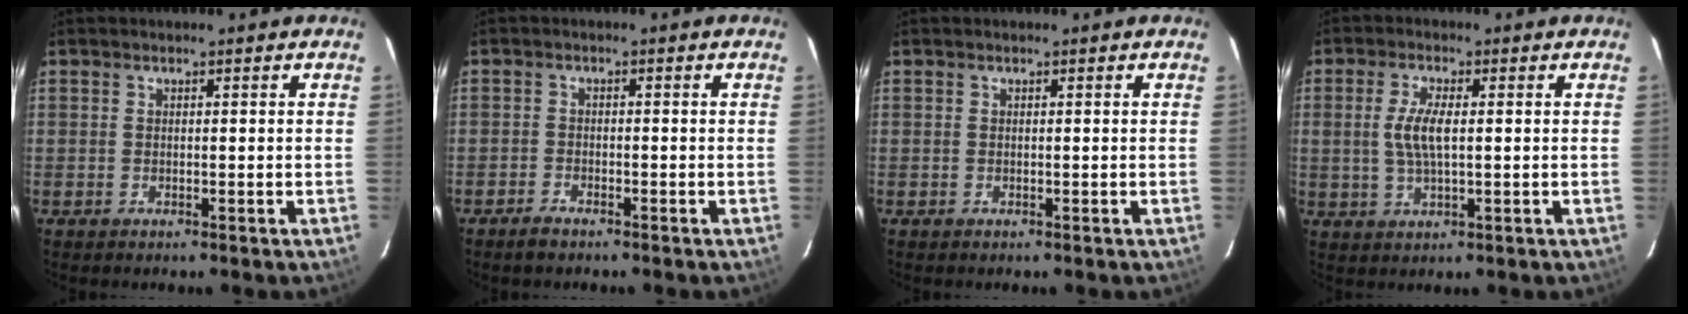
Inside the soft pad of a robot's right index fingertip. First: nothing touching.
{"total": 2.2, "force": [-1.9, 0.8, 0.8], "torque": [-0.026, 0.001, -0.036]}
{"total": 0.0}
{"total": 5.6, "force": [0.5, 1.9, 5.3], "torque": [-0.105, 0.001, 0.010]}